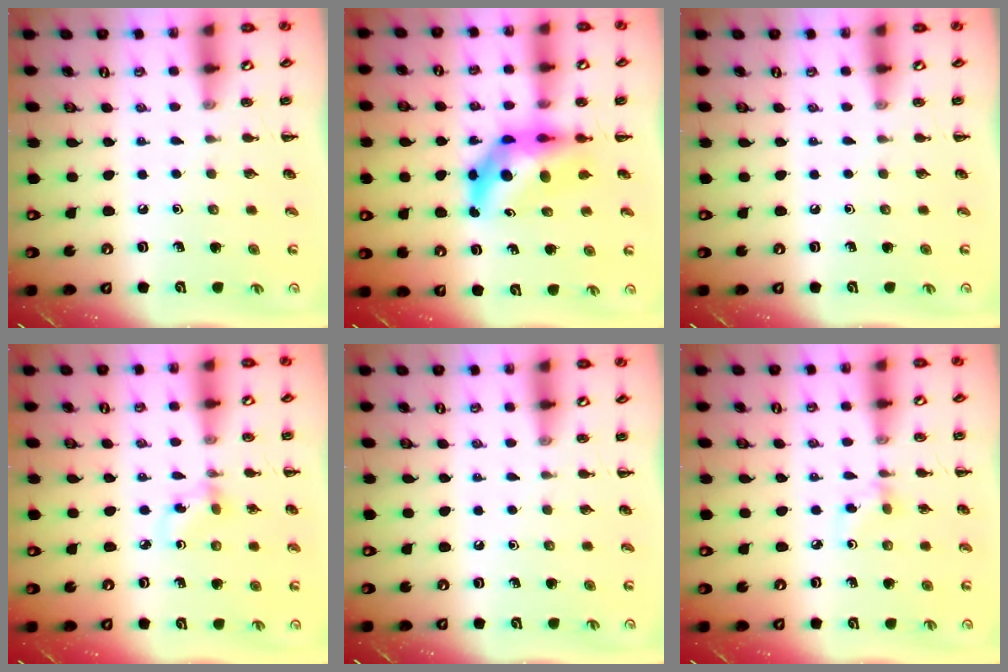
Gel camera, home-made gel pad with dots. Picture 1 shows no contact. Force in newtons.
{"total": 9.9, "press": 9.3, "slide": 3.5}
{"total": 0.0}
{"total": 3.3, "press": 3.0, "slide": 1.2}
{"total": 0.0}
{"total": 2.6, "press": 2.5, "slide": 0.8}